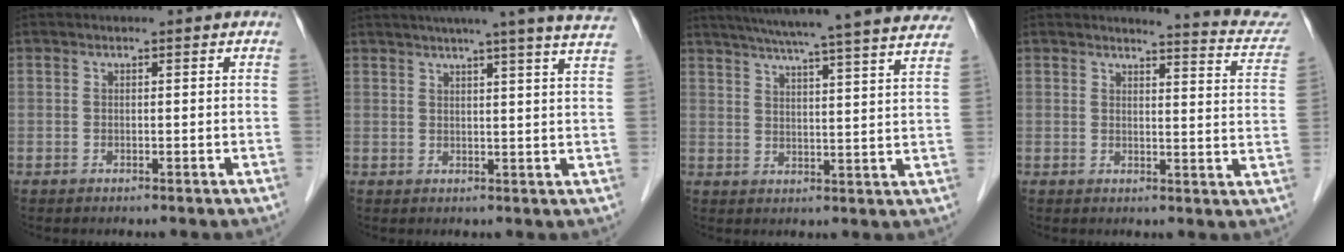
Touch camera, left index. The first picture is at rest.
{"total": 17.7, "force": [15.1, -1.5, 9.1], "torque": [-0.138, -0.016, 0.177]}
{"total": 26.4, "force": [23.7, -0.5, 11.7], "torque": [-0.184, -0.022, 0.295]}
{"total": 9.4, "force": [9.2, 0.6, 2.2], "torque": [-0.015, -0.043, 0.082]}